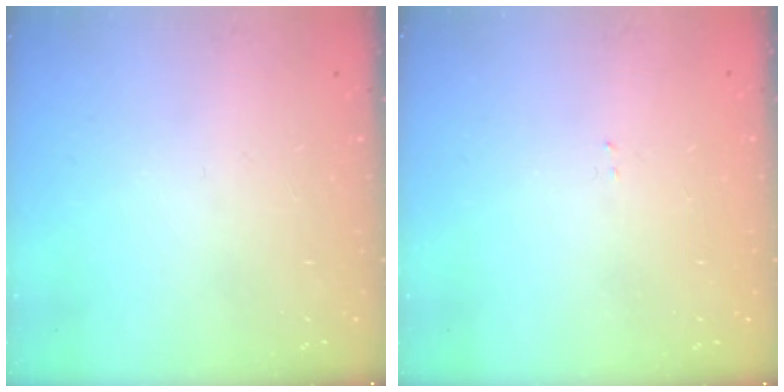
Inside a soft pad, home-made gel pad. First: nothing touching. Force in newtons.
{"total": 1.5, "press": 1.5, "slide": 0.2}